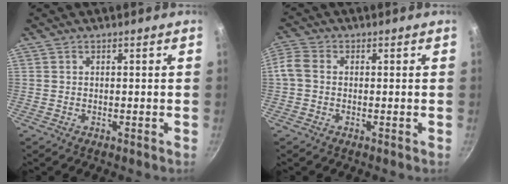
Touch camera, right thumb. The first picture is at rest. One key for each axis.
{"total": 5.6, "fx": -0.3, "fy": 4.5, "fz": 3.3, "tx": -0.080, "ty": 0.016, "tz": -0.020}